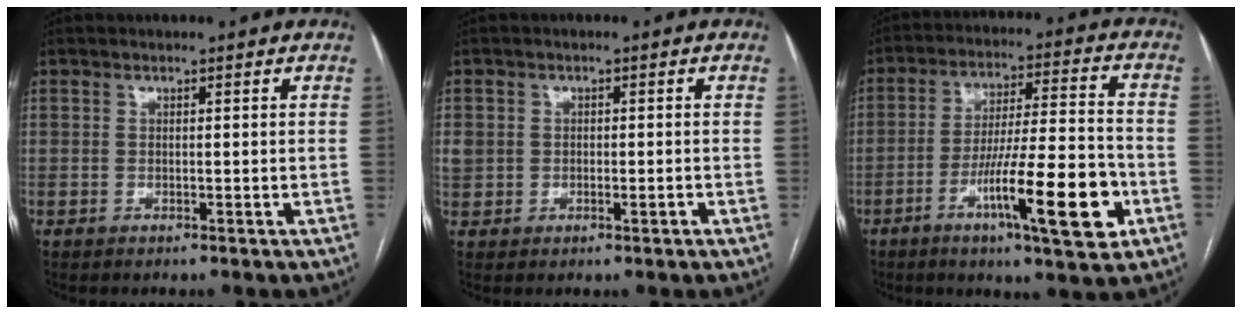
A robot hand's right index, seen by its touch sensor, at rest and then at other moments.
{"total": 3.6, "force": [-0.5, 2.9, 1.9], "torque": [-0.042, 0.015, 0.002]}
{"total": 15.7, "force": [-6.3, 1.5, 14.3], "torque": [-0.236, -0.005, -0.098]}